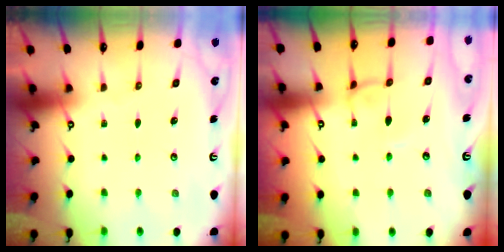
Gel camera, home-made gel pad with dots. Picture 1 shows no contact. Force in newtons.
{"total": 2.6, "press": 2.6, "slide": 0.1}